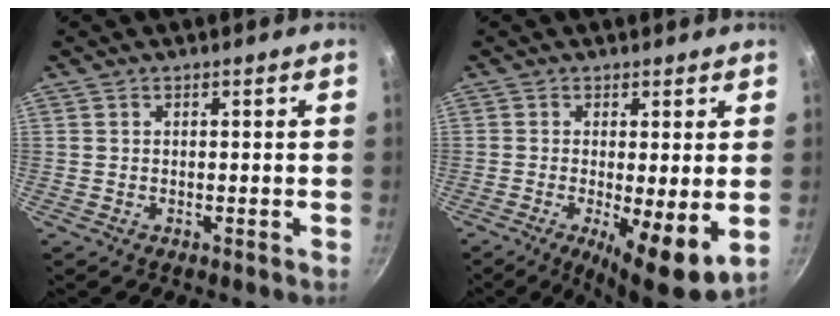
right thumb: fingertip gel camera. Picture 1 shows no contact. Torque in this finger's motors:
{"motor_torque": [-0.35, 0.83, 0.03, -0.03, 0.09]}